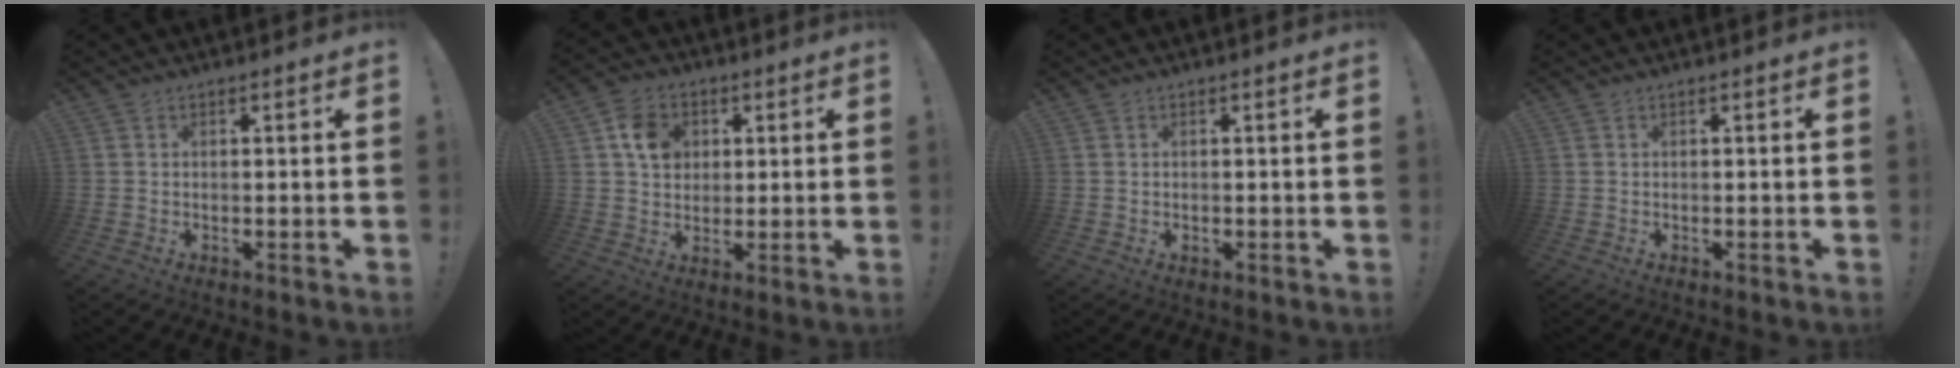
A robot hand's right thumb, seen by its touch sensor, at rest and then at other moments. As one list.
[{"total": 9.1, "force": [3.0, 7.6, 4.0], "torque": [-0.061, 0.002, 0.060]}, {"total": 0.5, "force": [0.1, 0.5, 0.0], "torque": [0.005, -0.001, 0.001]}, {"total": 0.0}]